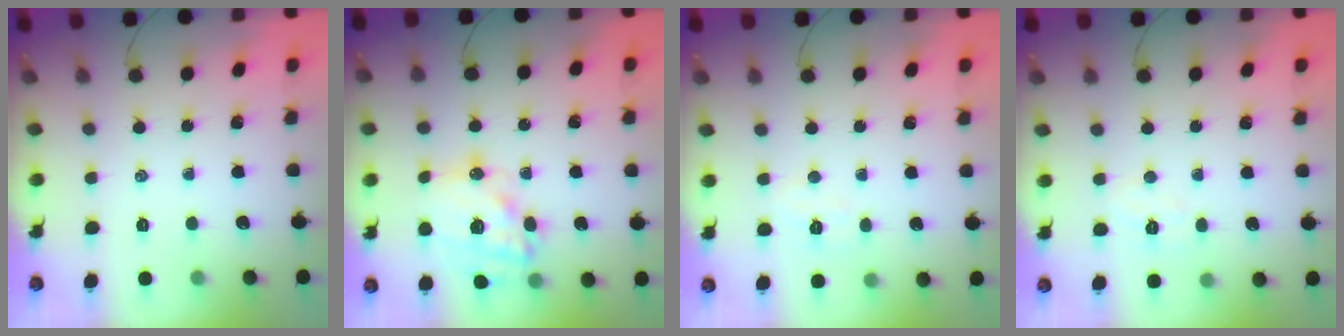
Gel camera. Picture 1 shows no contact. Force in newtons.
{"total": 17.7, "press": 17.3, "slide": 3.8}
{"total": 4.6, "press": 4.5, "slide": 1.0}
{"total": 4.6, "press": 4.5, "slide": 1.0}